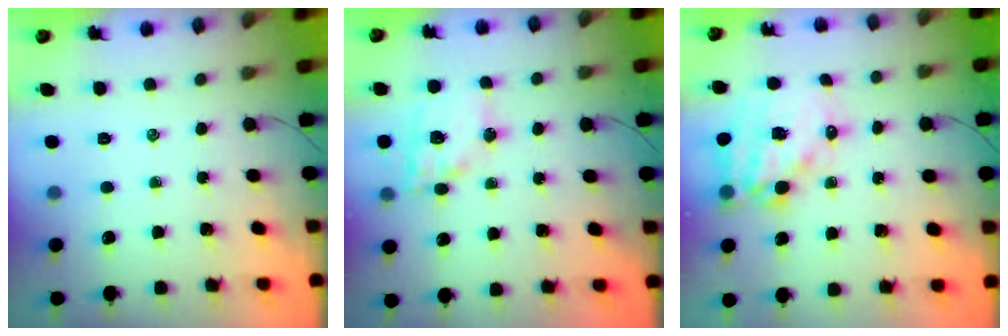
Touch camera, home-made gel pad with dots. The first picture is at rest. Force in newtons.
{"total": 13.6, "press": 13.3, "slide": 2.6}
{"total": 15.4, "press": 14.9, "slide": 3.6}